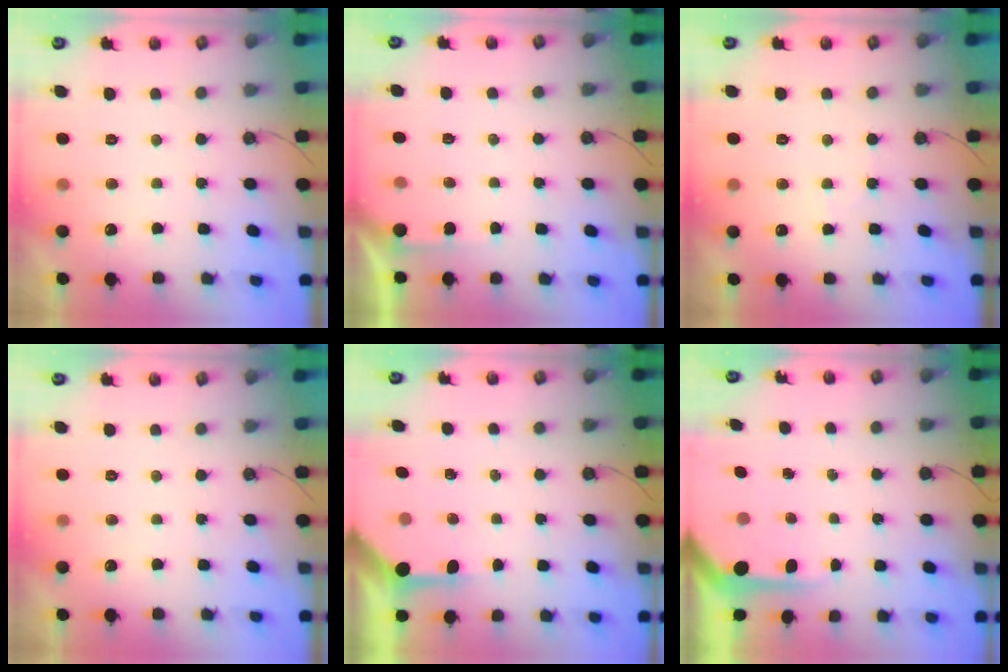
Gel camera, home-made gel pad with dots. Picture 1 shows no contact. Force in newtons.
{"total": 1.5, "press": 1.5, "slide": 0.2}
{"total": 3.4, "press": 3.4, "slide": 0.6}
{"total": 0.0}
{"total": 3.5, "press": 3.5, "slide": 0.5}
{"total": 5.5, "press": 5.5, "slide": 0.6}